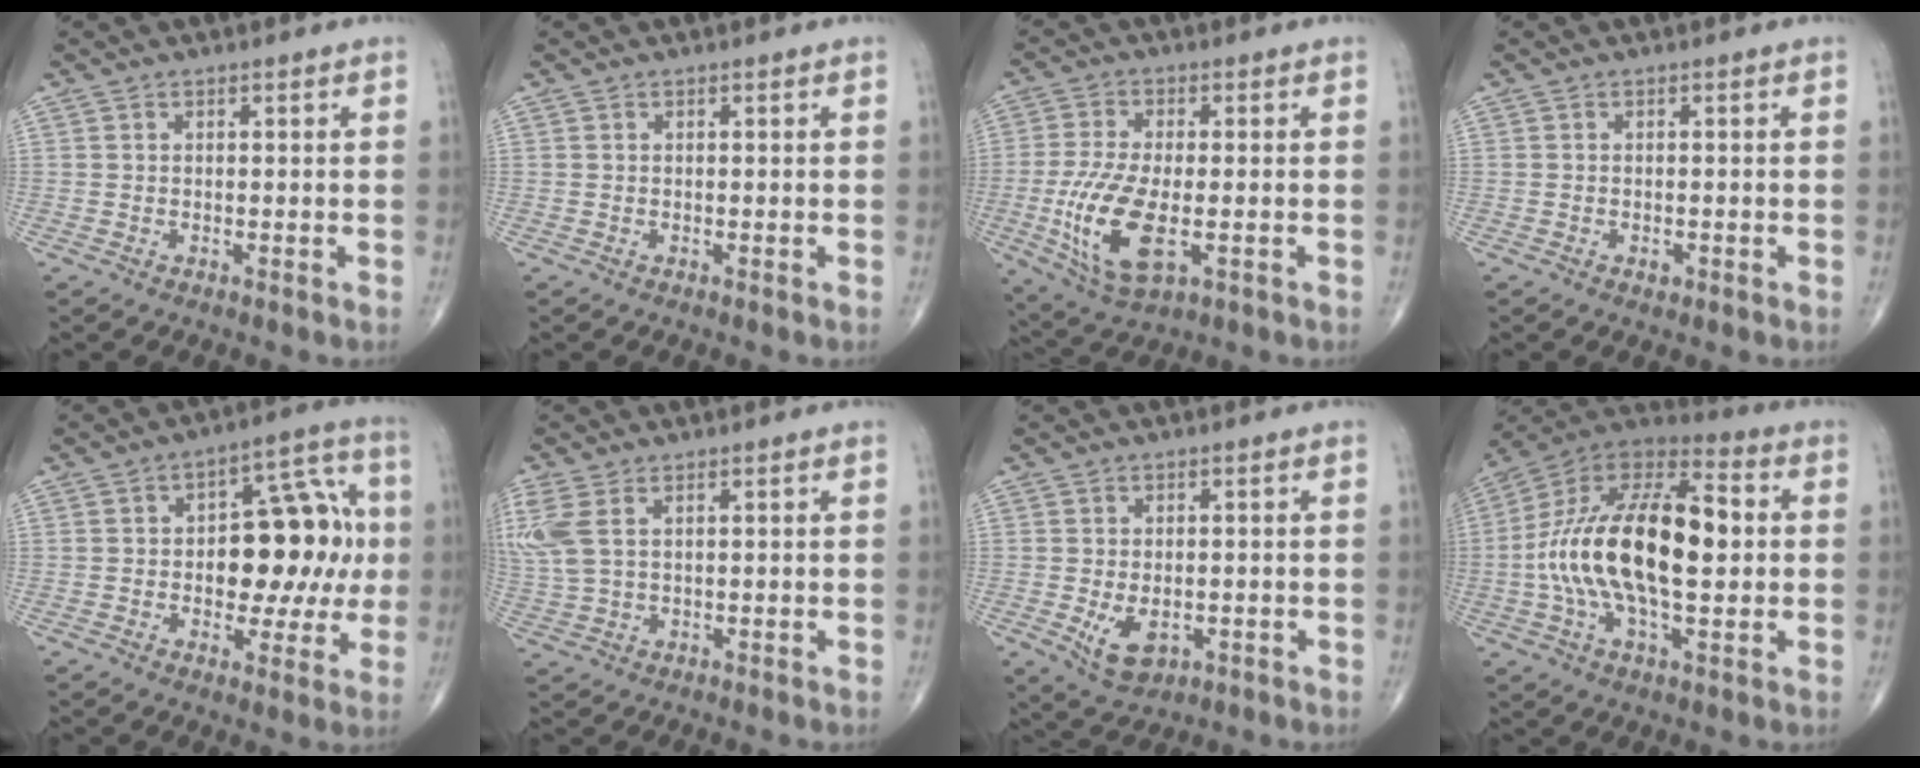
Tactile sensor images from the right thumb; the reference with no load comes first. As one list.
[{"total": 0.0}, {"total": 13.3, "force": [-3.0, 5.7, 11.6], "torque": [-0.243, -0.013, -0.047]}, {"total": 1.0, "force": [-0.5, 0.6, 0.6], "torque": [-0.006, -0.001, -0.007]}, {"total": 16.6, "force": [0.1, 9.3, 13.7], "torque": [-0.134, 0.036, 0.006]}, {"total": 7.4, "force": [2.5, 4.0, 5.8], "torque": [-0.167, 0.010, 0.060]}, {"total": 6.0, "force": [-1.5, 3.7, 4.5], "torque": [-0.069, -0.007, -0.013]}, {"total": 25.4, "force": [0.3, 11.8, 22.5], "torque": [-0.415, 0.025, -0.004]}]